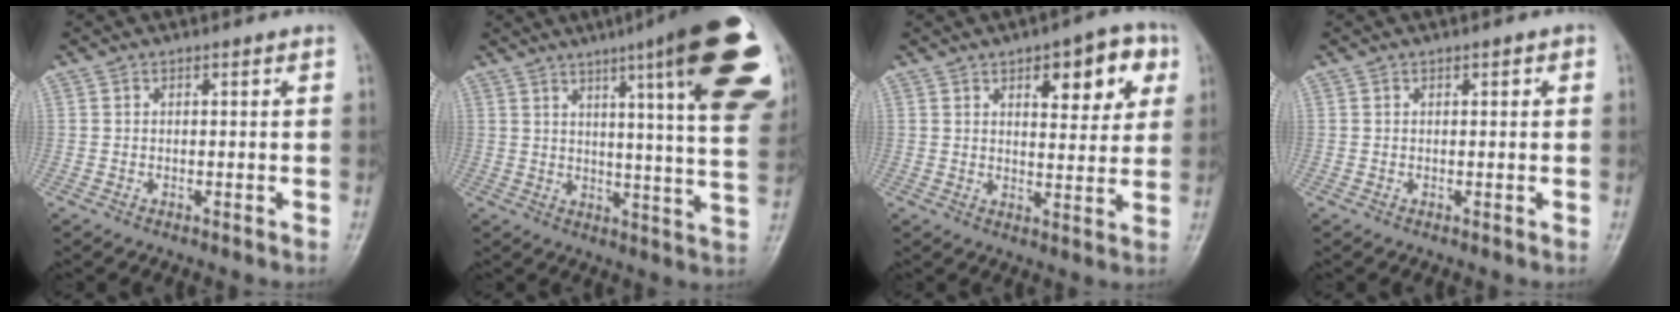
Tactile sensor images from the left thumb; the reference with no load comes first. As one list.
[{"total": 23.8, "force": [11.5, 3.2, 20.6], "torque": [-0.229, -0.032, 0.139]}, {"total": 10.7, "force": [4.7, 4.9, 8.2], "torque": [-0.070, -0.015, 0.058]}, {"total": 1.0, "force": [0.4, 0.5, 0.8], "torque": [-0.009, 0.001, 0.004]}]